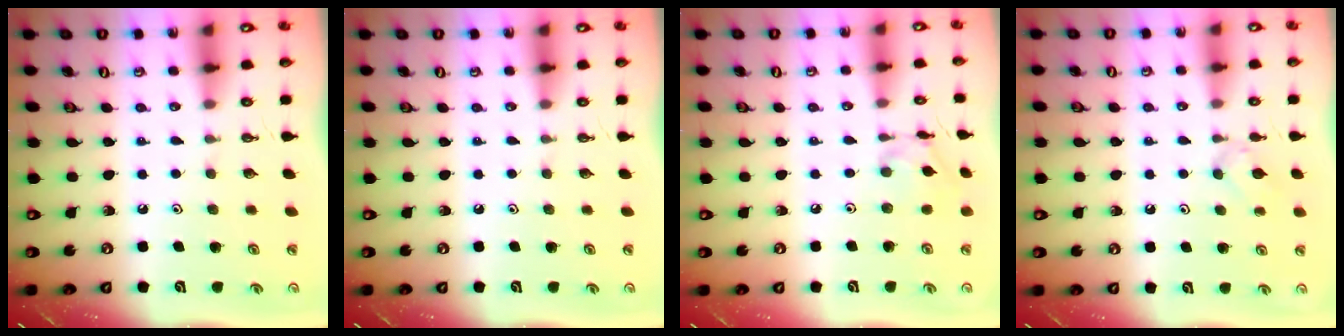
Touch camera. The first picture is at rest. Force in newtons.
{"total": 0.0}
{"total": 8.1, "press": 8.1, "slide": 0.4}
{"total": 2.9, "press": 2.8, "slide": 0.6}